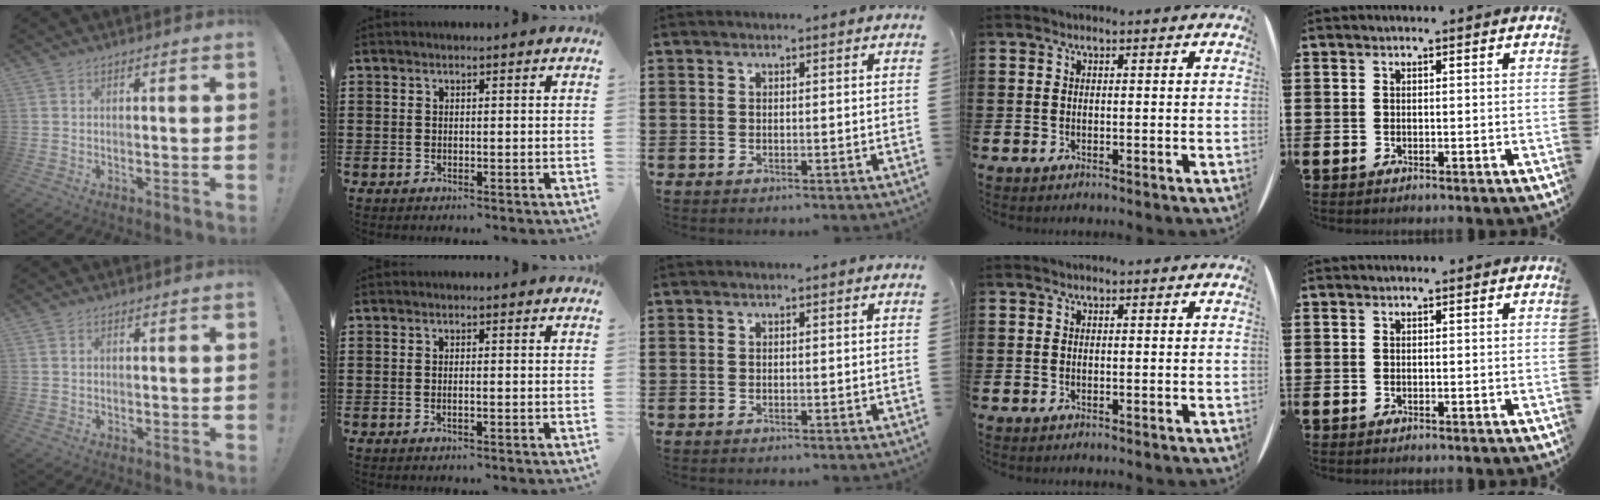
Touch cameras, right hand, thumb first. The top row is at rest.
{"thumb": {"total": 0.9, "force": [0.5, 0.7, 0.4], "torque": [-0.005, 0.001, 0.008]}, "index": {"total": 0.8, "force": [-0.3, 0.1, 0.7], "torque": [-0.014, -0.004, -0.005]}}